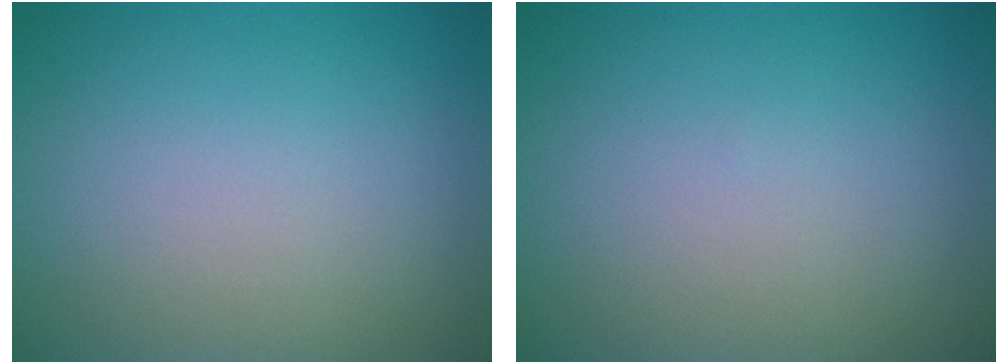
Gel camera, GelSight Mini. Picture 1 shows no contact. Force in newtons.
{"total": 0.0}